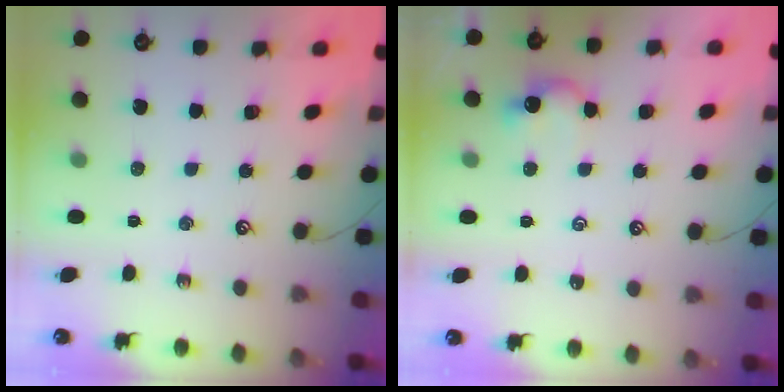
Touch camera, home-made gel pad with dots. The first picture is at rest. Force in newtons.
{"total": 2.1, "press": 2.1, "slide": 0.5}